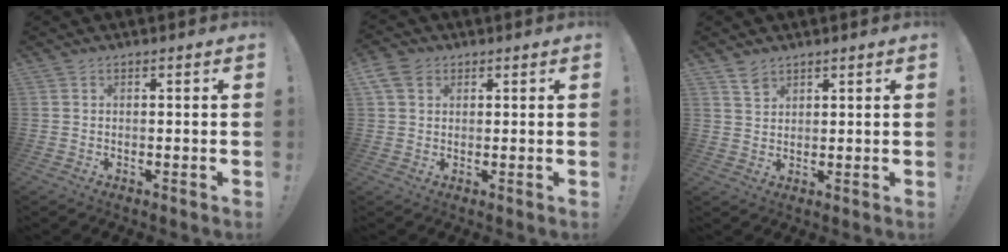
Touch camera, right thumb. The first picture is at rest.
{"total": 5.8, "force": [2.5, 4.3, 3.0], "torque": [-0.049, 0.001, 0.051]}
{"total": 3.7, "force": [2.8, 1.9, 1.4], "torque": [-0.014, -0.019, 0.052]}